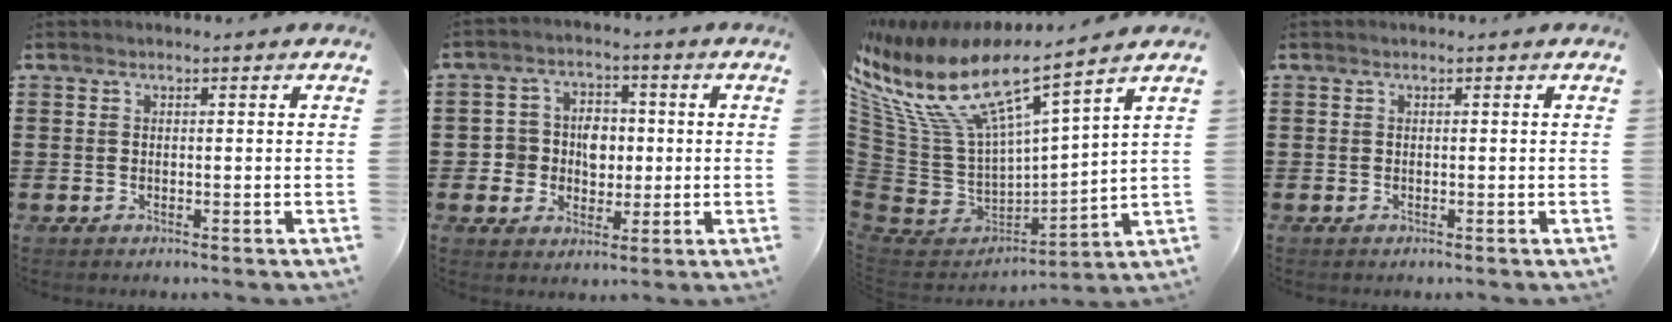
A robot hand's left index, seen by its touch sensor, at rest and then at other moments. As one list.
[{"total": 5.6, "force": [0.0, 5.0, 2.6], "torque": [-0.061, 0.011, -0.004]}, {"total": 11.5, "force": [6.9, 3.5, 8.6], "torque": [-0.204, -0.050, 0.108]}, {"total": 0.0}]